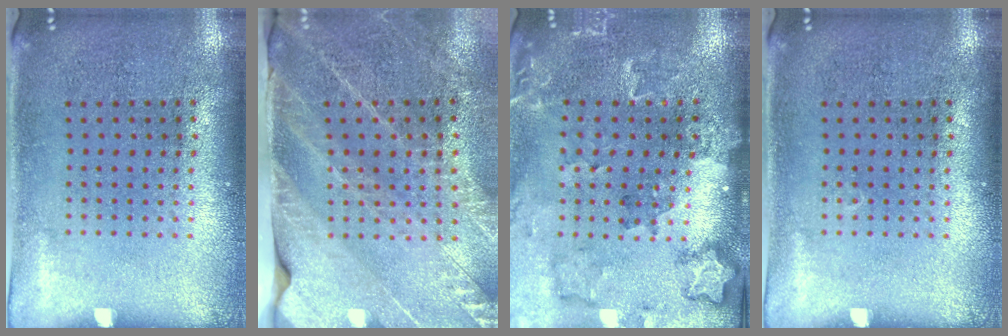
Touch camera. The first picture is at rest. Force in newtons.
{"total": 2.7, "press": 2.6, "slide": 0.7}
{"total": 1.8, "press": 1.8, "slide": 0.2}
{"total": 0.0}